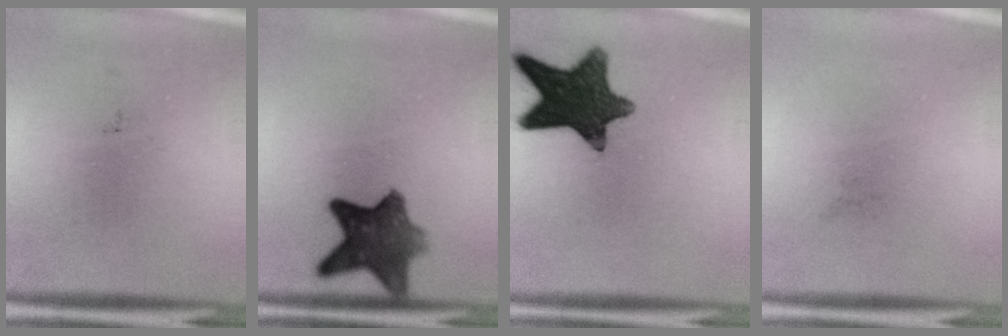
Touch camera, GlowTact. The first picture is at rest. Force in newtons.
{"total": 9.3}
{"total": 13.7}
{"total": 0.0}